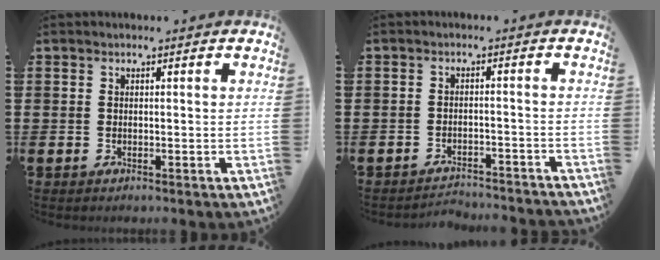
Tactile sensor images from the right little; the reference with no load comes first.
{"total": 2.5, "force": [-2.5, -0.1, -0.1], "torque": [-0.006, 0.004, -0.053]}